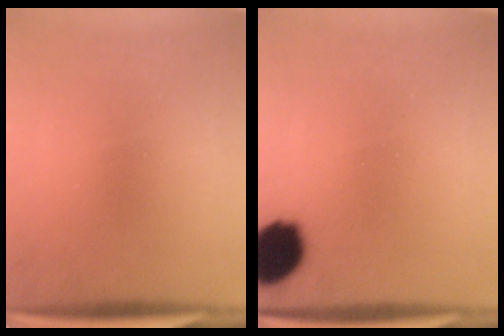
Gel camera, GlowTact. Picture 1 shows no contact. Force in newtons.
{"total": 11.9}